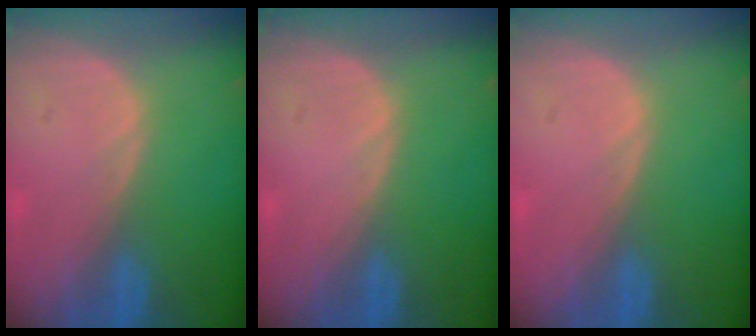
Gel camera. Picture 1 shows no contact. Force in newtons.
{"total": 0.0}
{"total": 0.0}